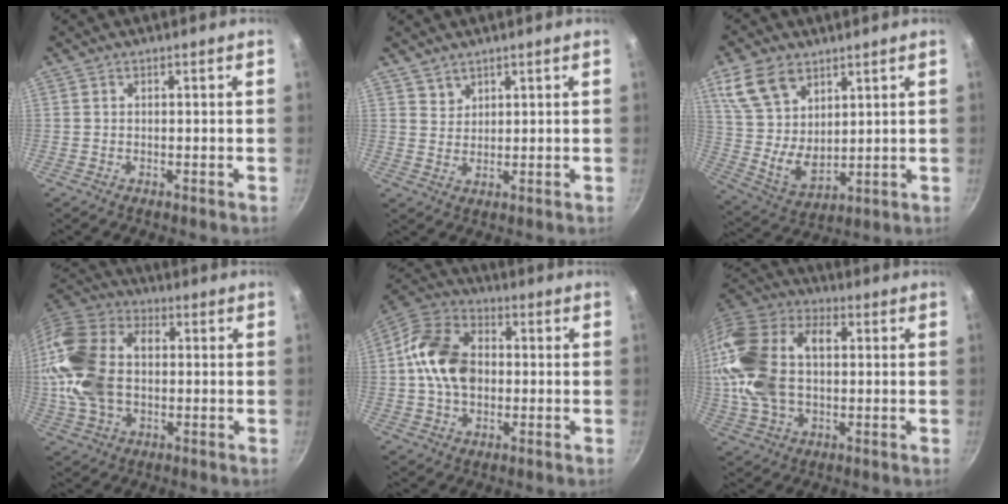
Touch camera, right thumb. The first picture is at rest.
{"total": 3.7, "force": [2.7, 2.4, 0.5], "torque": [0.011, -0.005, 0.056]}
{"total": 13.3, "force": [7.0, 8.3, 7.6], "torque": [-0.129, -0.030, 0.151]}
{"total": 18.4, "force": [0.4, 12.5, 13.5], "torque": [-0.260, 0.028, -0.002]}
{"total": 14.2, "force": [0.1, 10.1, 9.9], "torque": [-0.160, 0.025, -0.017]}
{"total": 20.3, "force": [1.9, 13.0, 15.5], "torque": [-0.301, 0.028, 0.025]}